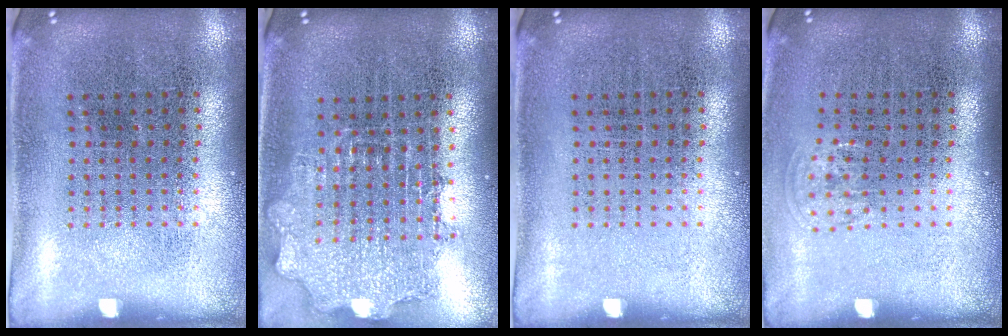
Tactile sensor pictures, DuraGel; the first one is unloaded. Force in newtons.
{"total": 1.7, "press": 1.4, "slide": 1.0}
{"total": 0.0}
{"total": 0.8, "press": 0.6, "slide": 0.5}